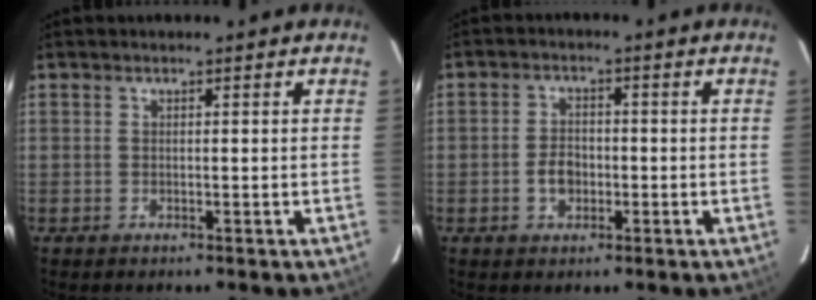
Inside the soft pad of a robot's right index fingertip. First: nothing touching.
{"total": 4.1, "force": [-1.2, 3.1, 2.3], "torque": [-0.044, 0.008, -0.018]}